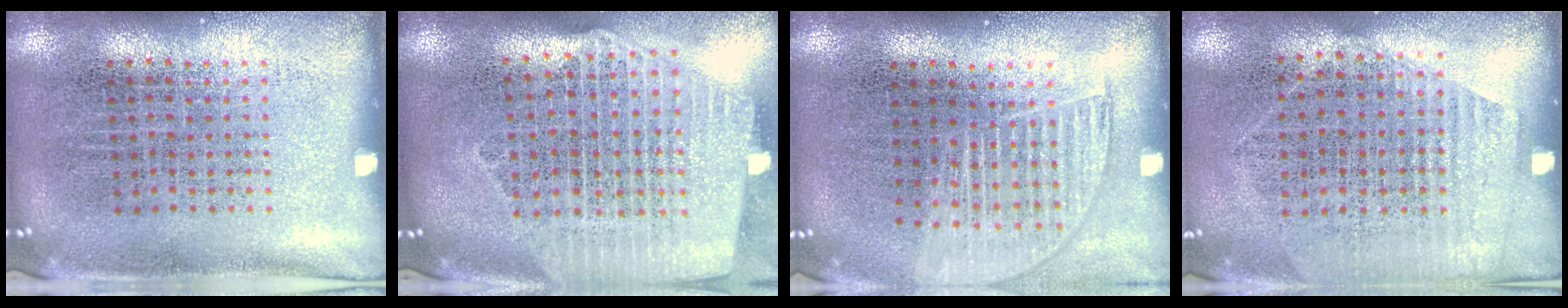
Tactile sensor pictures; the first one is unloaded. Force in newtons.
{"total": 2.5, "press": 2.1, "slide": 1.3}
{"total": 1.4, "press": 1.3, "slide": 0.5}
{"total": 1.3, "press": 1.1, "slide": 0.7}